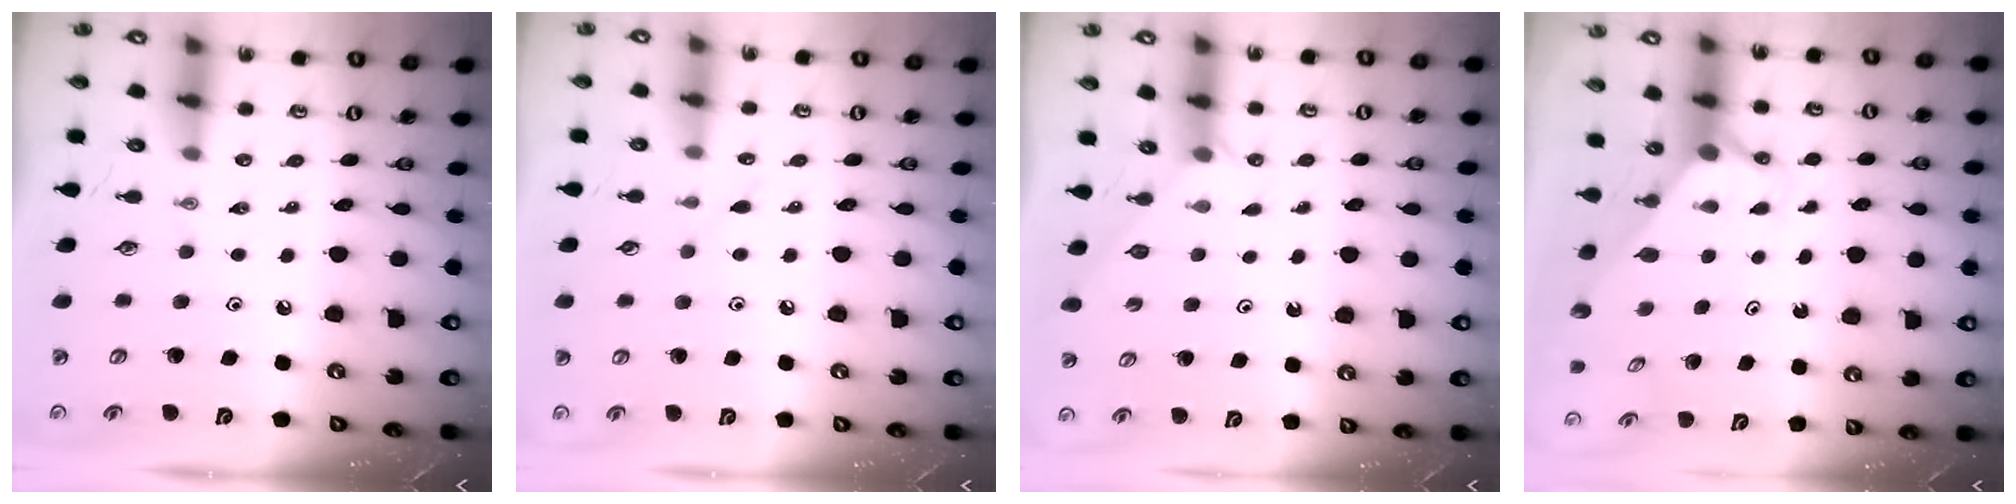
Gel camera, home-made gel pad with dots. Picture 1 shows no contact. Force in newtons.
{"total": 6.0, "press": 5.9, "slide": 0.6}
{"total": 1.9, "press": 1.9, "slide": 0.3}
{"total": 2.7, "press": 2.7, "slide": 0.0}